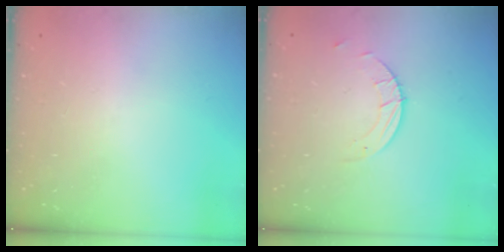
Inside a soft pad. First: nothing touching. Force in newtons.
{"total": 1.9, "press": 1.9, "slide": 0.1}